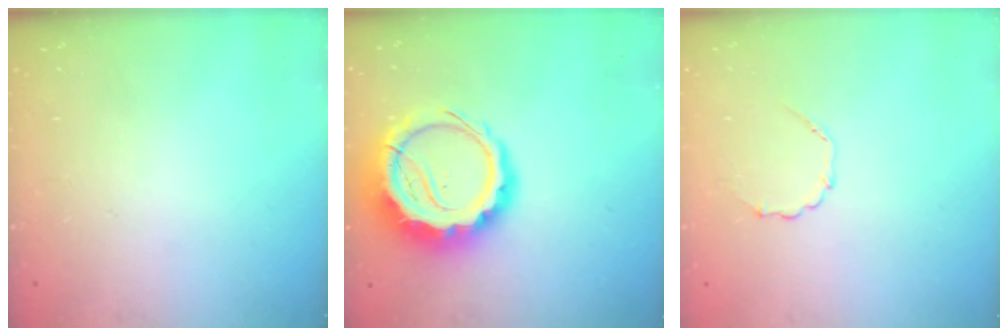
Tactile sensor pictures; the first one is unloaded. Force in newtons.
{"total": 12.6, "press": 12.3, "slide": 3.0}
{"total": 3.4, "press": 3.1, "slide": 1.3}